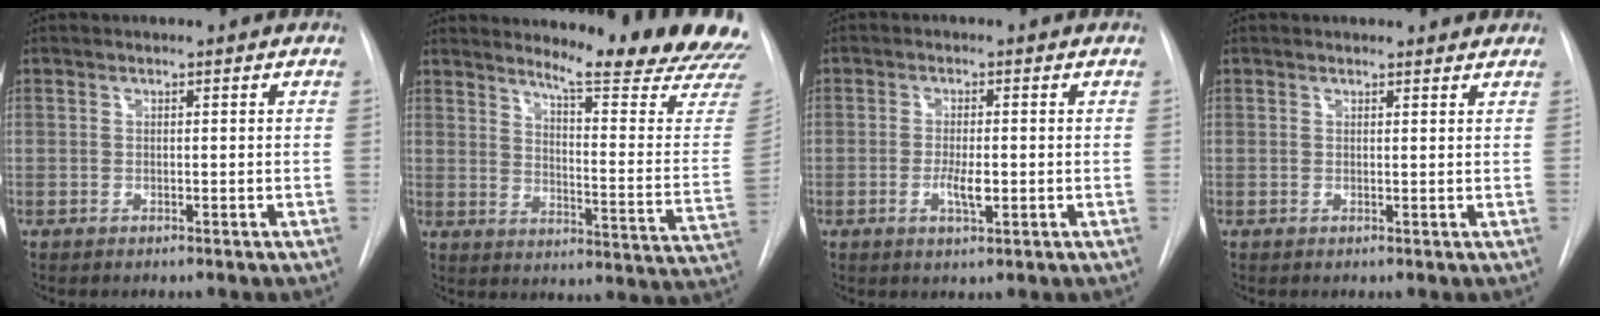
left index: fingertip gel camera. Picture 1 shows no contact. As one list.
[{"total": 20.5, "force": [19.1, 0.0, 7.4], "torque": [-0.104, -0.136, 0.225]}, {"total": 3.2, "force": [-0.7, 0.8, 3.0], "torque": [-0.054, -0.001, -0.010]}, {"total": 4.2, "force": [4.1, 1.0, 0.6], "torque": [-0.006, 0.009, 0.037]}]